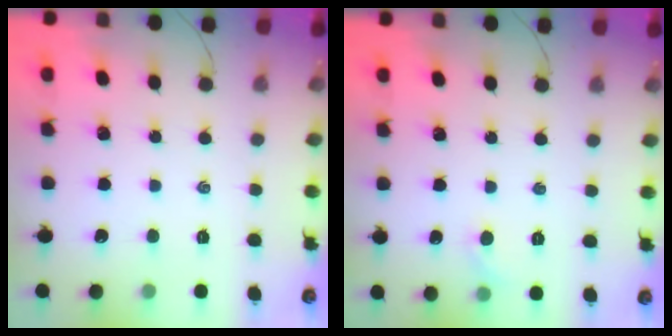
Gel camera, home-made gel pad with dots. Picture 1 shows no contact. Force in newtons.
{"total": 3.5, "press": 3.3, "slide": 1.1}